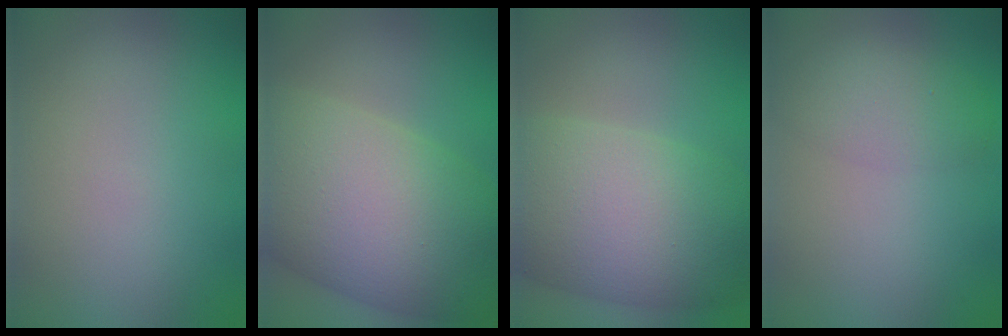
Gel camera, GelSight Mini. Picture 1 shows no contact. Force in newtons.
{"total": 14.4, "press": 14.4, "slide": 0.6}
{"total": 11.8, "press": 11.8, "slide": 0.3}
{"total": 2.8, "press": 2.8, "slide": 0.0}